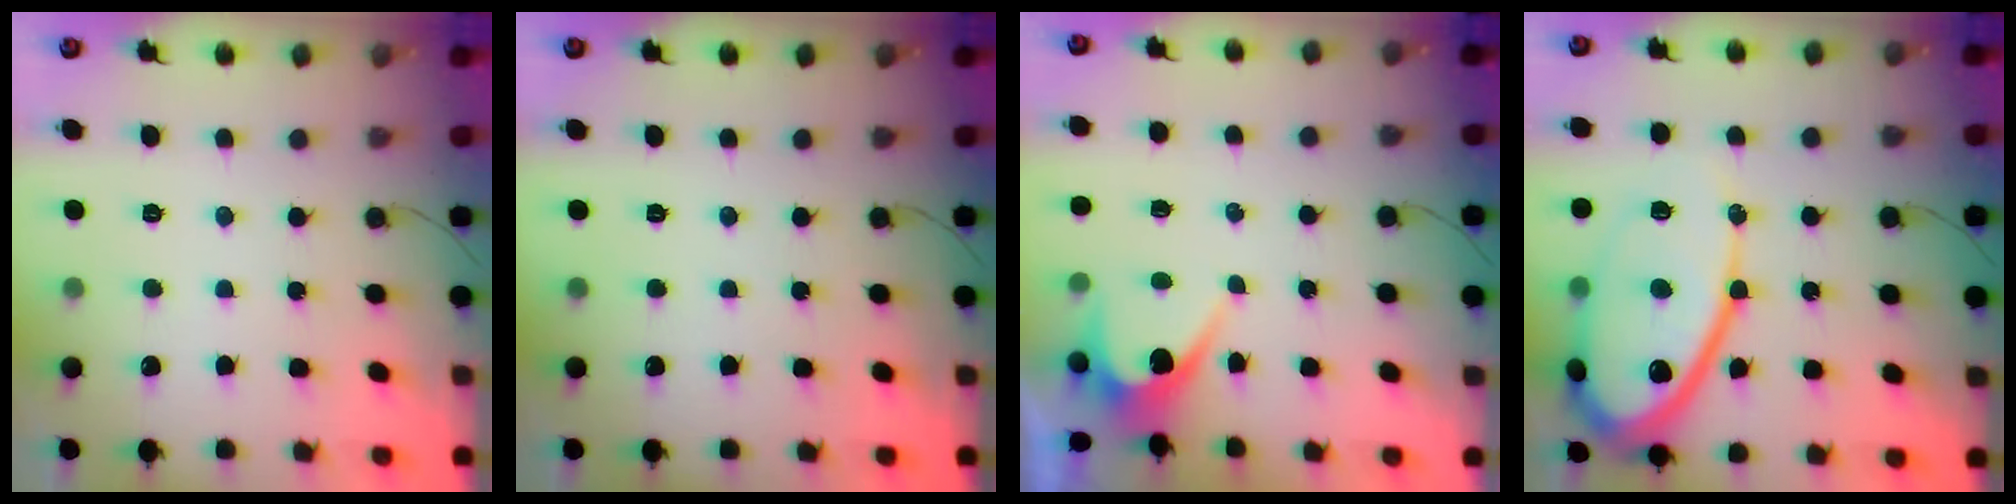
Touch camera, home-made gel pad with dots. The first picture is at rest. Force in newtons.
{"total": 0.0}
{"total": 4.7, "press": 4.7, "slide": 0.3}
{"total": 20.0, "press": 20.0, "slide": 1.8}